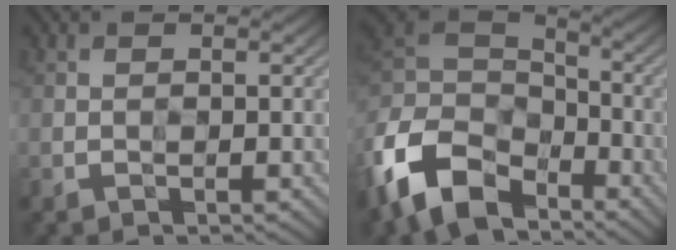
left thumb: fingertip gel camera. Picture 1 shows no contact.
{"total": 12.9, "force": [-6.8, 8.4, 7.0], "torque": [-0.202, -0.009, -0.133]}